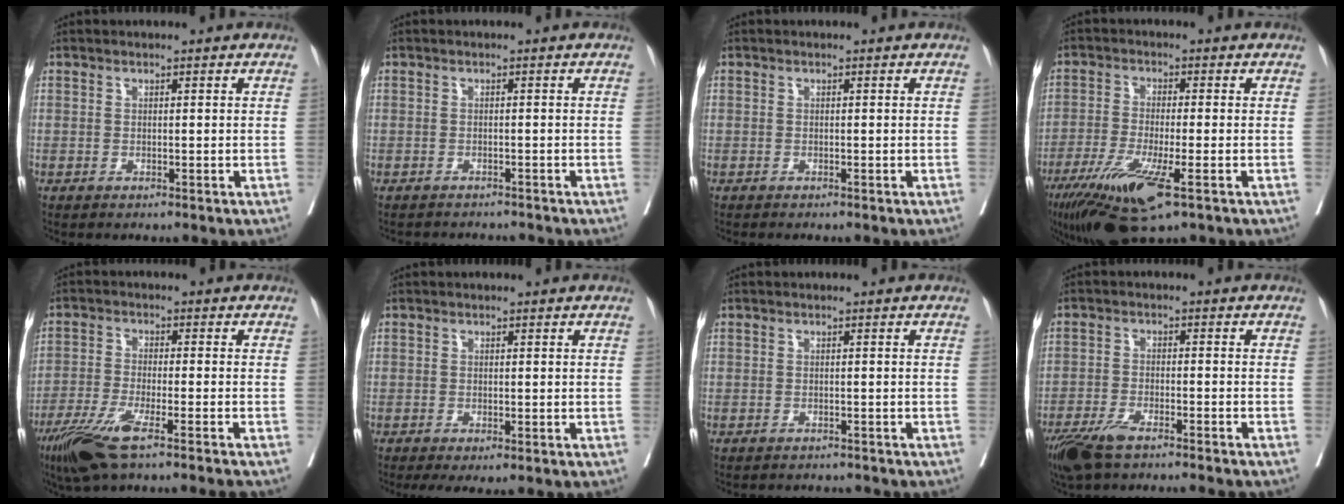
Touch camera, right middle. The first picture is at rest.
{"total": 4.1, "force": [-4.1, 0.7, 0.4], "torque": [0.003, -0.007, -0.055]}
{"total": 0.7, "force": [-0.6, 0.0, 0.3], "torque": [-0.001, -0.002, -0.012]}
{"total": 10.8, "force": [-5.7, 1.4, 9.1], "torque": [-0.169, -0.031, -0.096]}
{"total": 10.4, "force": [-7.5, -0.4, 7.1], "torque": [-0.125, -0.028, -0.128]}
{"total": 2.6, "force": [-1.7, 1.0, 1.6], "torque": [-0.024, -0.009, -0.024]}
{"total": 3.5, "force": [-3.4, 0.6, 0.0], "torque": [0.005, -0.007, -0.045]}
{"total": 10.4, "force": [-8.7, 0.8, 5.6], "torque": [-0.093, -0.023, -0.144]}